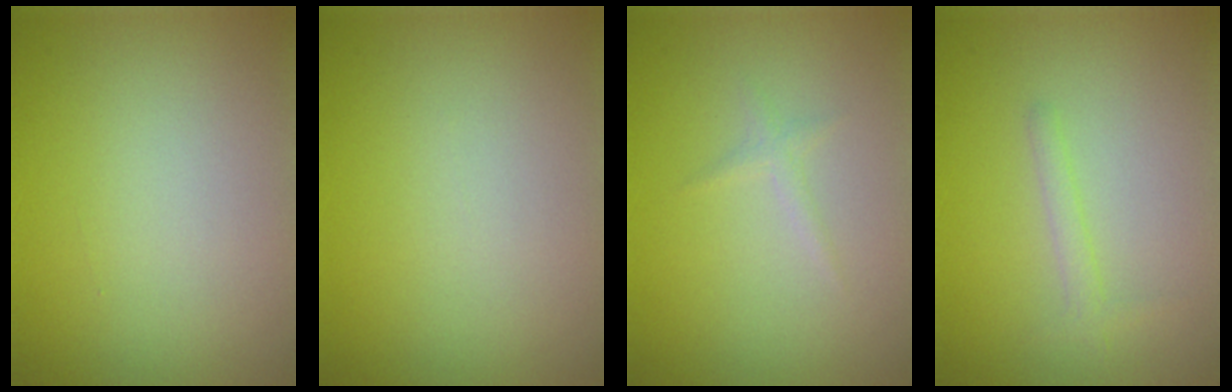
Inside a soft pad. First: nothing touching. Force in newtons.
{"total": 0.0}
{"total": 0.8, "press": 0.8, "slide": 0.0}
{"total": 1.2, "press": 1.2, "slide": 0.0}